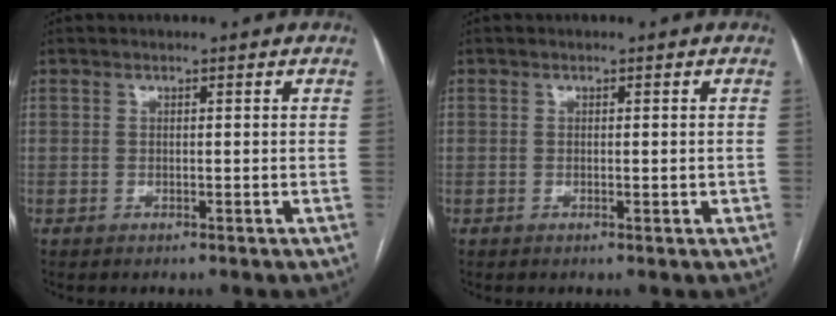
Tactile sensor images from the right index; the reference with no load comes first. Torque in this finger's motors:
{"motor_torque": [-0.35, 0.55, 0.00, 0.02]}